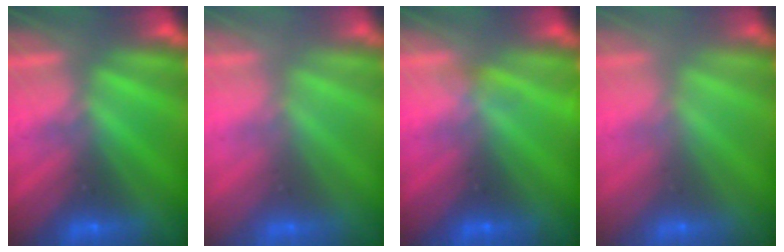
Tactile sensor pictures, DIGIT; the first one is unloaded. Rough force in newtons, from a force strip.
{"total": 2.4}
{"total": 3.5}
{"total": 2.5}